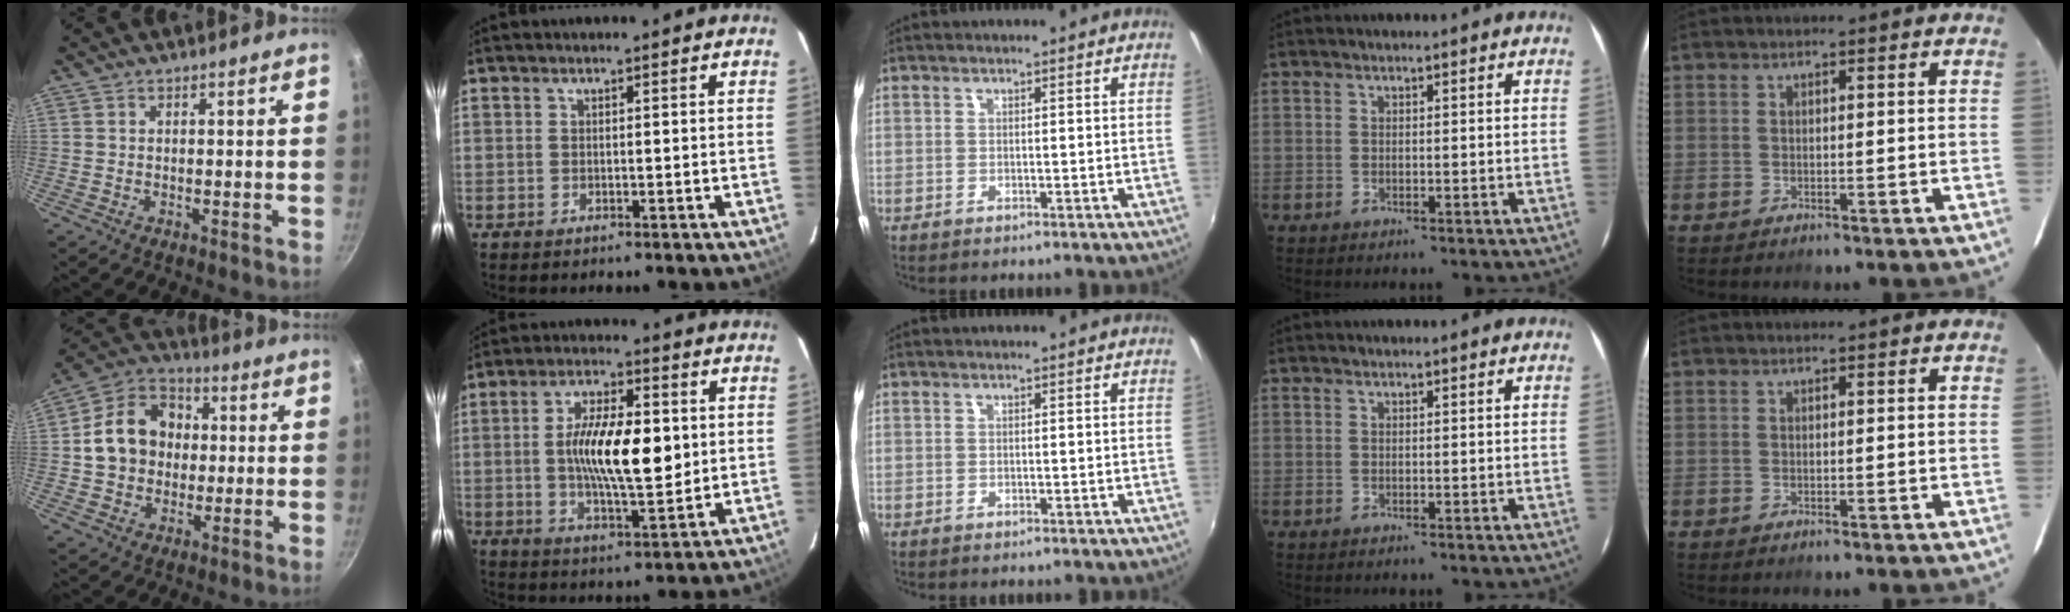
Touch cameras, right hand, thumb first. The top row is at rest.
{"thumb": {"total": 14.2, "force": [0.8, 11.7, 8.0], "torque": [-0.105, 0.027, 0.001]}, "index": {"total": 13.3, "force": [0.8, 4.5, 12.5], "torque": [-0.223, 0.001, 0.013]}}